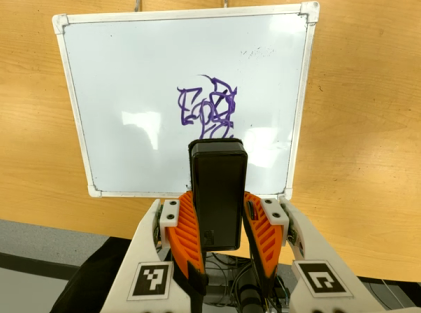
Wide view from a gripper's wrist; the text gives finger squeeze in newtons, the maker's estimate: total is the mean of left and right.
{"total": 8.1, "left": 7.1, "right": 9.1}